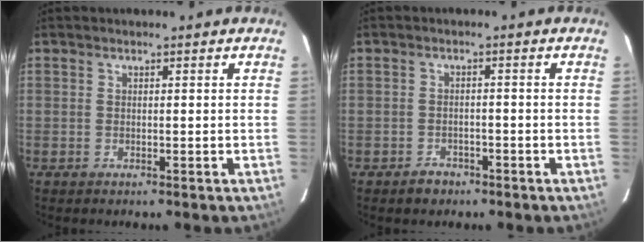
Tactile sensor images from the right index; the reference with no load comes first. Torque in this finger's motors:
{"motor_torque": [0.00, -0.04, -0.14, -0.05]}